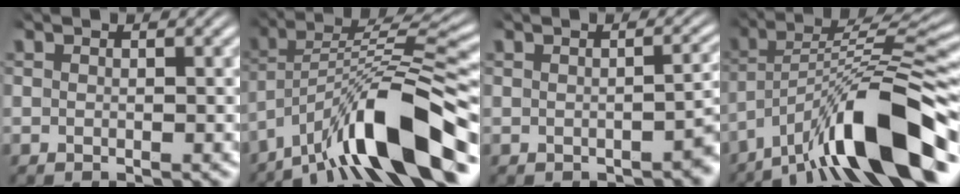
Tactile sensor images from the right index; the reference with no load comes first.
{"total": 8.0, "force": [-2.0, 3.1, 7.2], "torque": [-0.118, -0.007, -0.019]}
{"total": 2.0, "force": [-1.1, 0.6, 1.6], "torque": [-0.012, 0.002, -0.015]}
{"total": 9.1, "force": [-2.1, 3.3, 8.2], "torque": [-0.129, -0.005, -0.019]}